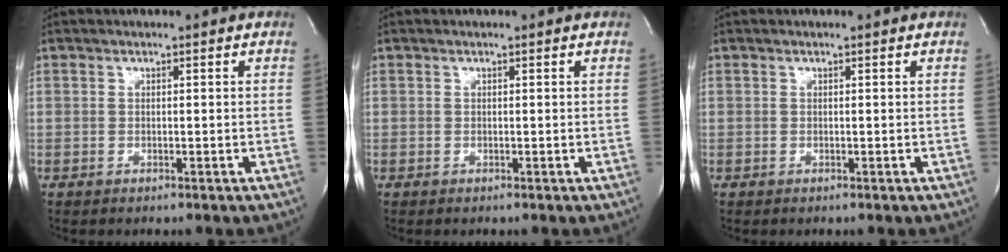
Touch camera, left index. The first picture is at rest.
{"total": 0.0}
{"total": 0.0}